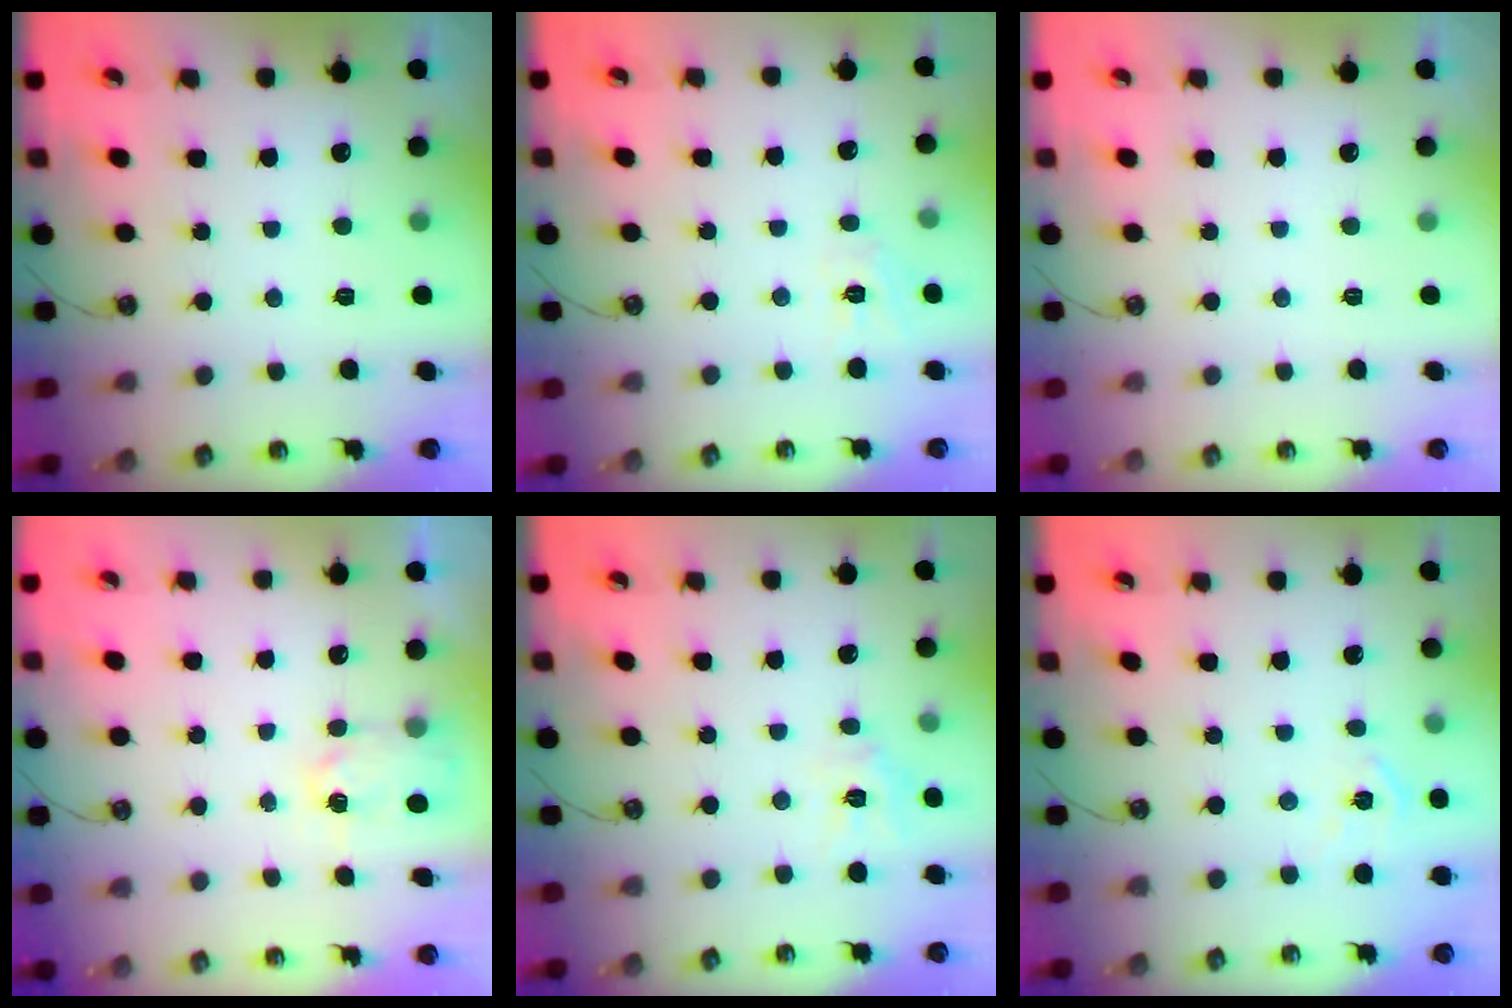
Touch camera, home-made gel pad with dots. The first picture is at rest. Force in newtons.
{"total": 5.3, "press": 5.3, "slide": 0.4}
{"total": 0.0}
{"total": 3.3, "press": 3.3, "slide": 0.3}
{"total": 7.7, "press": 7.7, "slide": 0.5}
{"total": 5.8, "press": 5.7, "slide": 0.7}